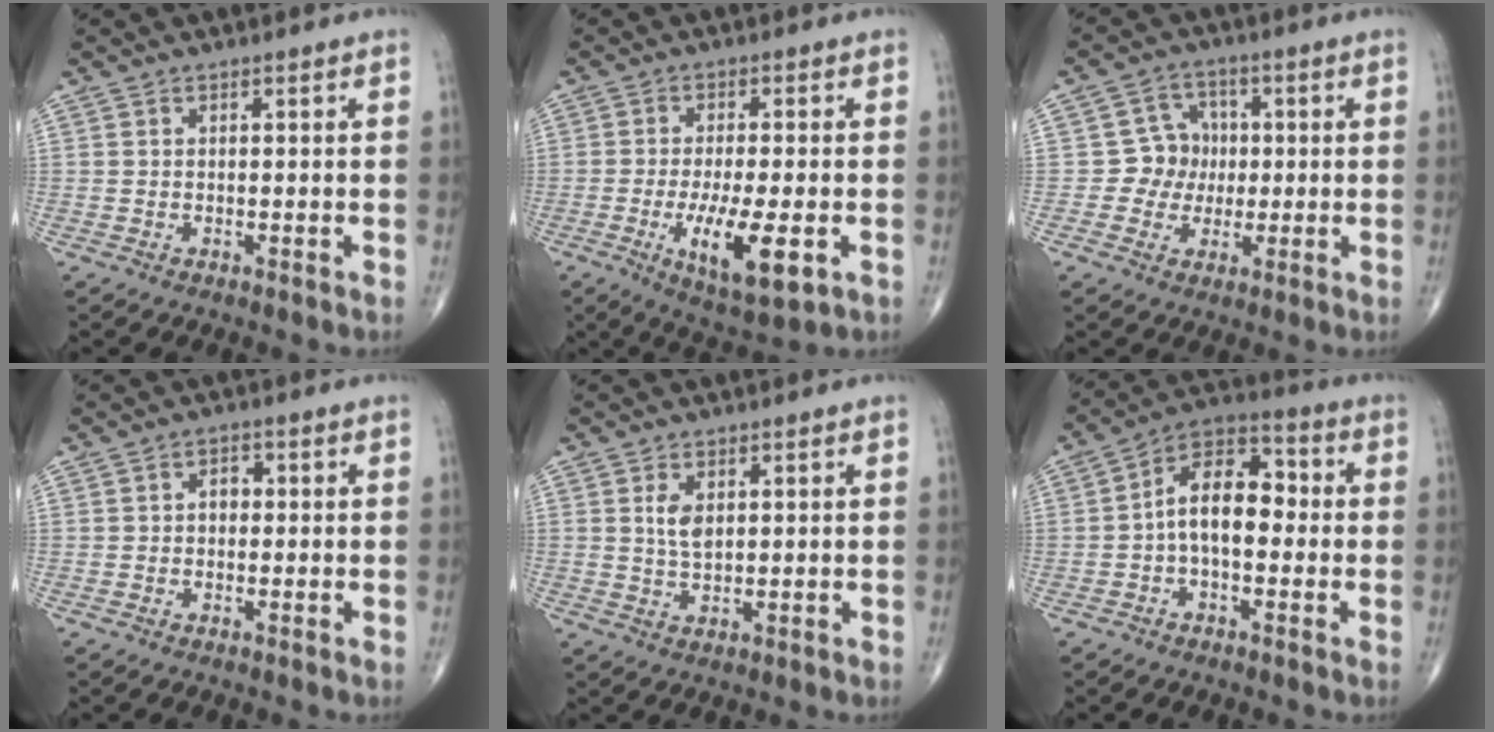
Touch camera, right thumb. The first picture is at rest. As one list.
[{"total": 11.4, "force": [-3.4, 3.5, 10.3], "torque": [-0.173, -0.015, -0.050]}, {"total": 6.5, "force": [-0.2, 6.2, 2.0], "torque": [0.009, 0.016, -0.011]}, {"total": 2.3, "force": [0.0, 1.8, 1.5], "torque": [-0.011, 0.009, -0.005]}, {"total": 3.8, "force": [1.0, 2.1, 3.0], "torque": [-0.053, -0.007, 0.023]}, {"total": 11.6, "force": [-0.4, 6.6, 9.5], "torque": [-0.137, 0.036, -0.019]}]